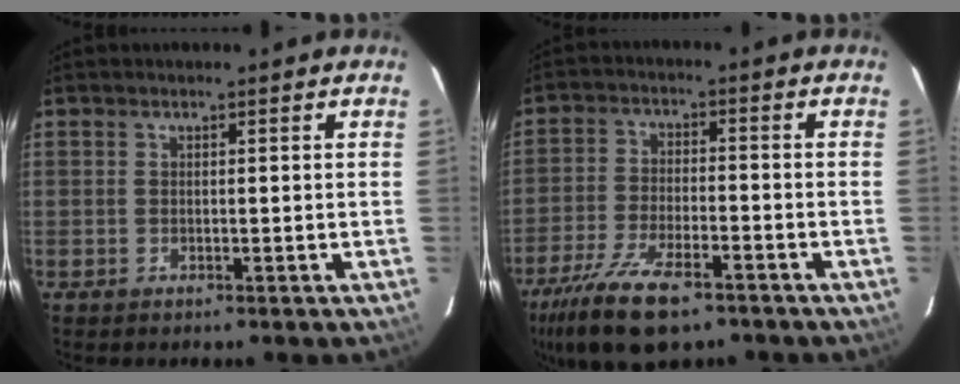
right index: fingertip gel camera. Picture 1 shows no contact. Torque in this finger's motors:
{"motor_torque": [1.28, -0.86, 0.54, 0.12]}